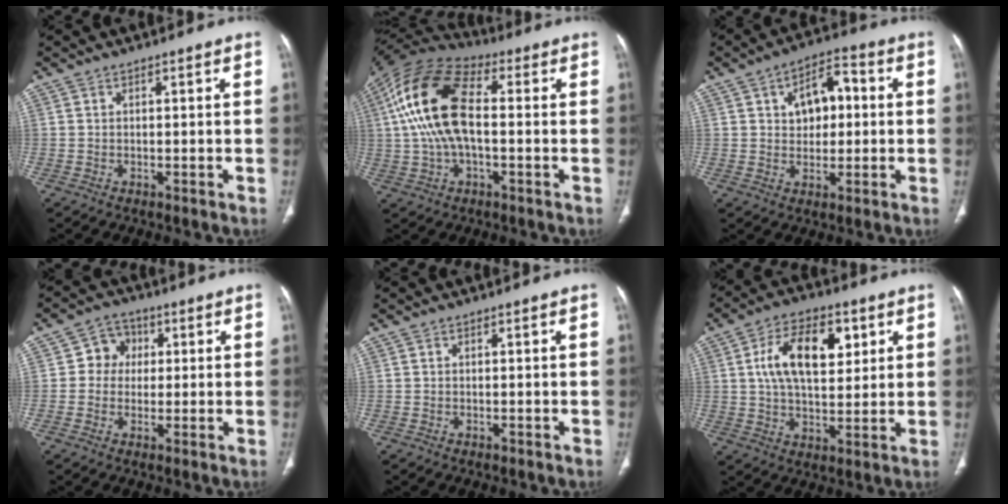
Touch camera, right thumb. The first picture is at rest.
{"total": 17.2, "force": [1.2, 8.7, 14.8], "torque": [-0.296, 0.034, 0.015]}
{"total": 9.1, "force": [1.7, 5.7, 6.8], "torque": [-0.074, 0.017, 0.023]}
{"total": 5.7, "force": [0.8, 5.2, 2.1], "torque": [0.002, 0.010, 0.003]}
{"total": 0.0}
{"total": 14.0, "force": [4.1, 7.7, 10.9], "torque": [-0.163, -0.003, 0.071]}